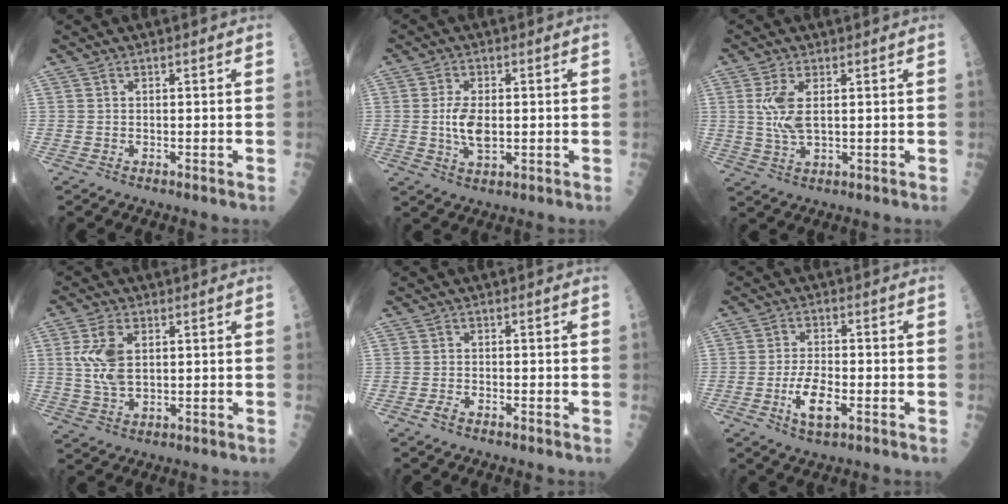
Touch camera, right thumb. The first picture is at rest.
{"total": 6.0, "force": [0.0, 3.1, 5.2], "torque": [-0.099, -0.005, 0.002]}
{"total": 5.9, "force": [1.2, 2.4, 5.2], "torque": [-0.118, -0.007, 0.029]}
{"total": 8.0, "force": [1.7, 4.4, 6.5], "torque": [-0.134, -0.004, 0.038]}
{"total": 1.3, "force": [-0.9, 0.5, 0.7], "torque": [-0.013, 0.007, -0.018]}
{"total": 6.6, "force": [-2.3, 2.6, 5.7], "torque": [-0.104, 0.009, -0.041]}